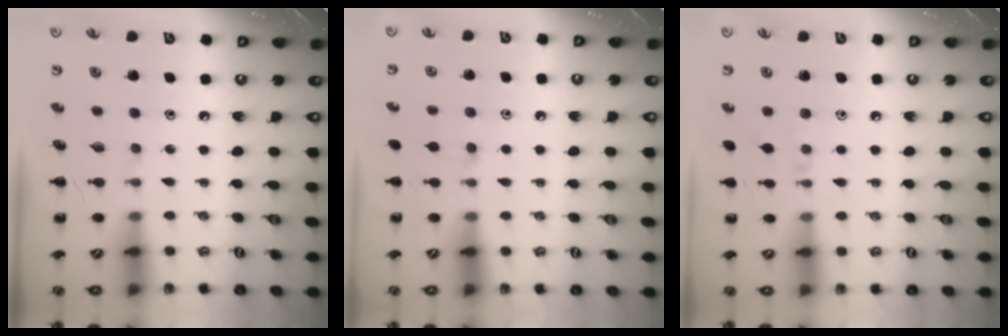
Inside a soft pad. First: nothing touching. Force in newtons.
{"total": 4.1, "press": 3.7, "slide": 1.6}
{"total": 5.3, "press": 5.0, "slide": 1.8}